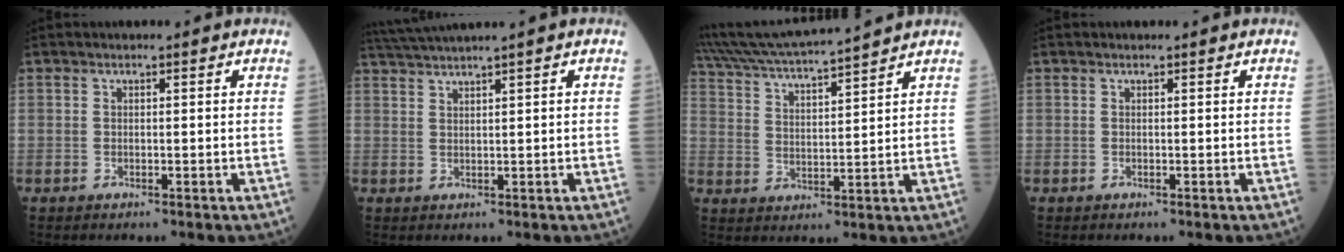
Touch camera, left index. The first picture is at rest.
{"total": 4.4, "force": [3.6, -1.6, 2.1], "torque": [-0.051, 0.012, 0.076]}
{"total": 14.1, "force": [13.0, -1.2, 5.3], "torque": [-0.112, 0.014, 0.219]}
{"total": 0.0}